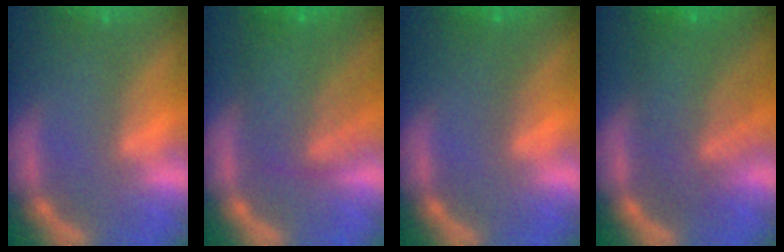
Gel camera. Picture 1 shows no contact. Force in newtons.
{"total": 7.6}
{"total": 1.5}
{"total": 8.0}